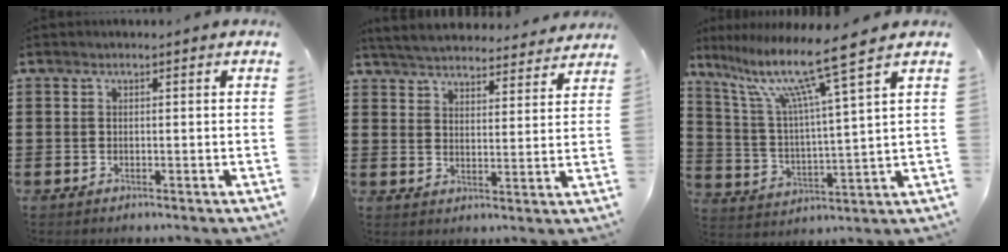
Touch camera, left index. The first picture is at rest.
{"total": 5.0, "force": [4.9, 0.3, 0.6], "torque": [-0.034, -0.028, 0.086]}
{"total": 11.4, "force": [8.5, 0.1, 7.7], "torque": [-0.177, -0.040, 0.137]}